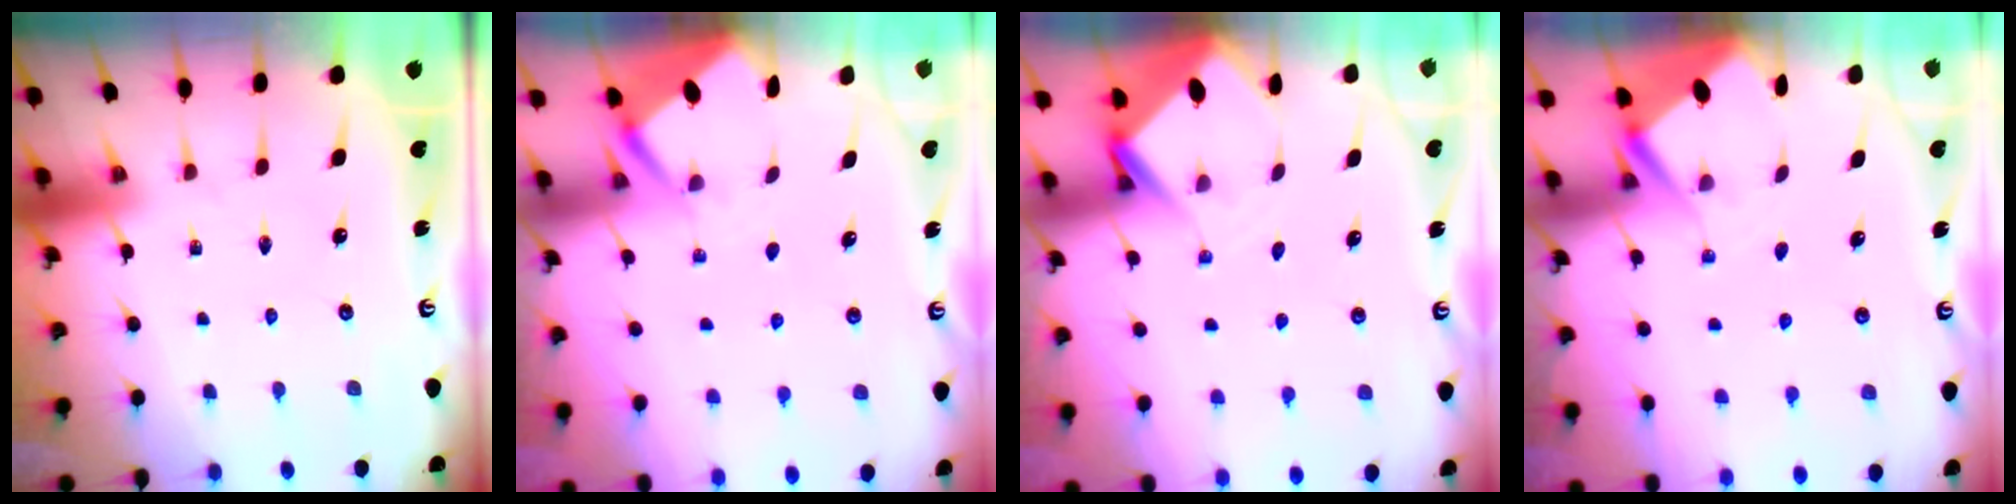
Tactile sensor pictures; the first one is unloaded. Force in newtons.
{"total": 2.6, "press": 2.6, "slide": 0.3}
{"total": 3.6, "press": 3.6, "slide": 0.3}
{"total": 2.9, "press": 2.9, "slide": 0.3}